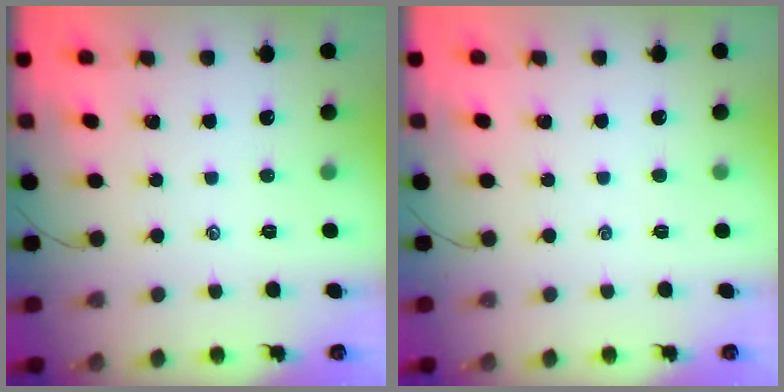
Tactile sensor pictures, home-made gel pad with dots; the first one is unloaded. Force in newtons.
{"total": 0.0}